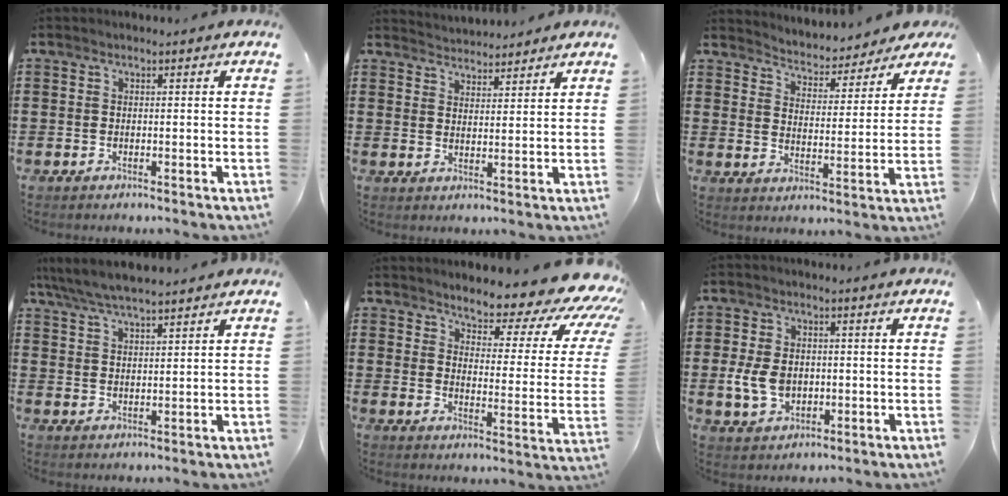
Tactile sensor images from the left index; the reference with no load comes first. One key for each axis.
{"total": 3.2, "fx": 3.2, "fy": 0.0, "fz": -0.4, "tx": -0.002, "ty": -0.014, "tz": 0.059}
{"total": 3.6, "fx": 3.5, "fy": 0.0, "fz": -0.2, "tx": -0.022, "ty": -0.035, "tz": 0.055}
{"total": 4.9, "fx": 4.4, "fy": 0.7, "fz": 2.1, "tx": -0.055, "ty": -0.014, "tz": 0.079}
{"total": 7.1, "fx": 6.0, "fy": 1.3, "fz": 3.6, "tx": -0.065, "ty": -0.055, "tz": 0.093}
{"total": 5.9, "fx": -0.6, "fy": 4.3, "fz": 4.0, "tx": -0.094, "ty": 0.000, "tz": -0.018}